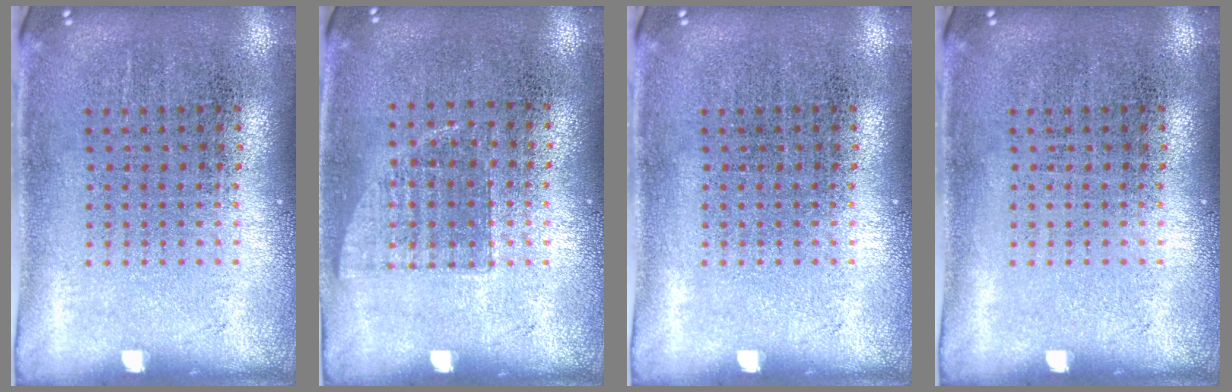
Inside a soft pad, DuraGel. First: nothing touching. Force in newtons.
{"total": 0.6, "press": 0.6, "slide": 0.2}
{"total": 0.0}
{"total": 0.0}